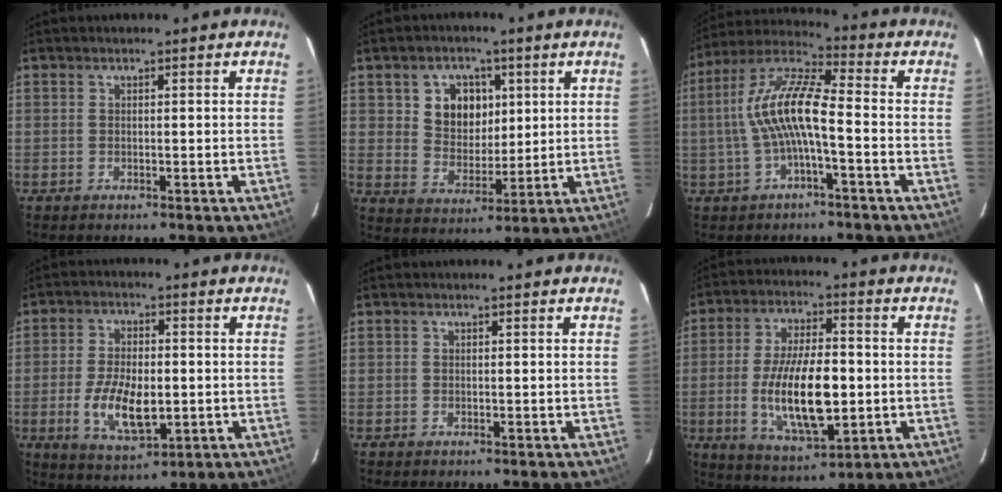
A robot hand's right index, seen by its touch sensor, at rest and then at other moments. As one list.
[{"total": 8.8, "force": [2.8, 7.2, 4.1], "torque": [-0.079, 0.015, 0.059]}, {"total": 11.5, "force": [-1.7, 2.6, 11.1], "torque": [-0.226, 0.016, -0.034]}, {"total": 10.4, "force": [-2.1, 5.1, 8.8], "torque": [-0.178, -0.011, -0.032]}, {"total": 0.0}, {"total": 15.7, "force": [-2.2, 6.4, 14.1], "torque": [-0.271, -0.012, -0.029]}]